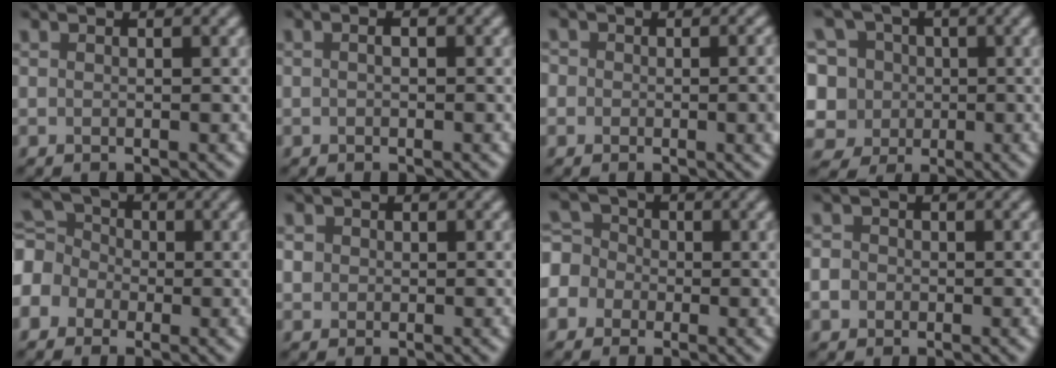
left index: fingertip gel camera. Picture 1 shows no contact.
{"total": 0.8, "force": [-0.1, 0.4, 0.6], "torque": [-0.009, 0.003, -0.004]}
{"total": 4.4, "force": [-0.1, 3.4, 2.9], "torque": [-0.008, 0.013, -0.014]}
{"total": 10.2, "force": [1.7, 8.9, 4.7], "torque": [-0.107, 0.044, -0.014]}
{"total": 6.8, "force": [-1.1, 6.0, 2.9], "torque": [-0.078, 0.023, -0.055]}
{"total": 1.2, "force": [0.2, 1.2, 0.3], "torque": [-0.005, -0.002, 0.009]}
{"total": 5.4, "force": [-1.0, 5.0, 1.7], "torque": [-0.046, 0.029, -0.051]}
{"total": 2.4, "force": [-0.1, 2.2, 0.8], "torque": [0.000, 0.013, -0.018]}